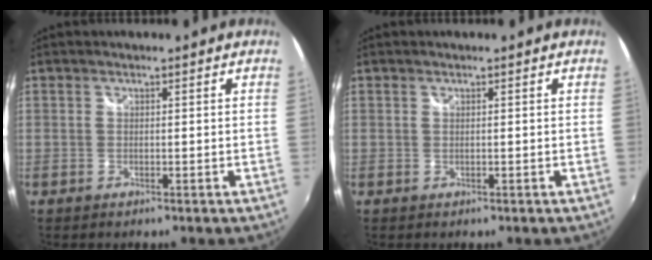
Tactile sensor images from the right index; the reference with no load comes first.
{"total": 0.0}